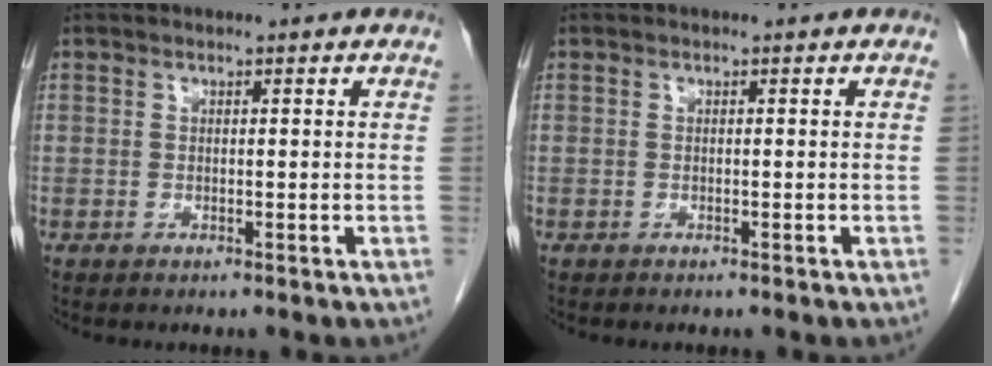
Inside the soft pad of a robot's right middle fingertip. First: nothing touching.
{"total": 0.0}